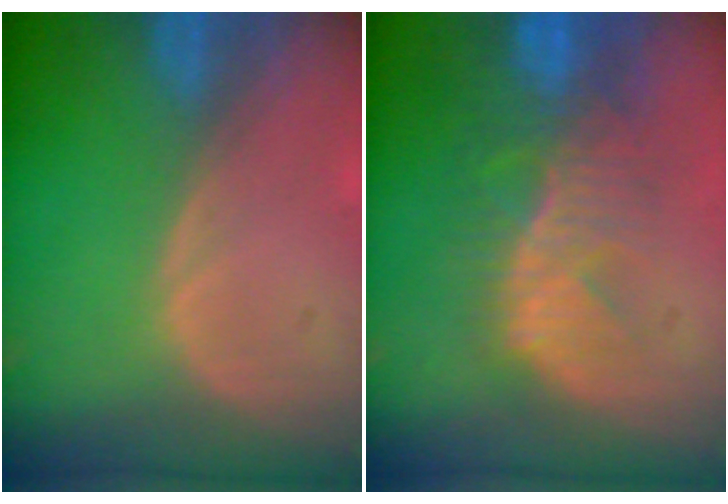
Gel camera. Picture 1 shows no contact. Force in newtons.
{"total": 10.3, "press": 8.8, "slide": 5.4}